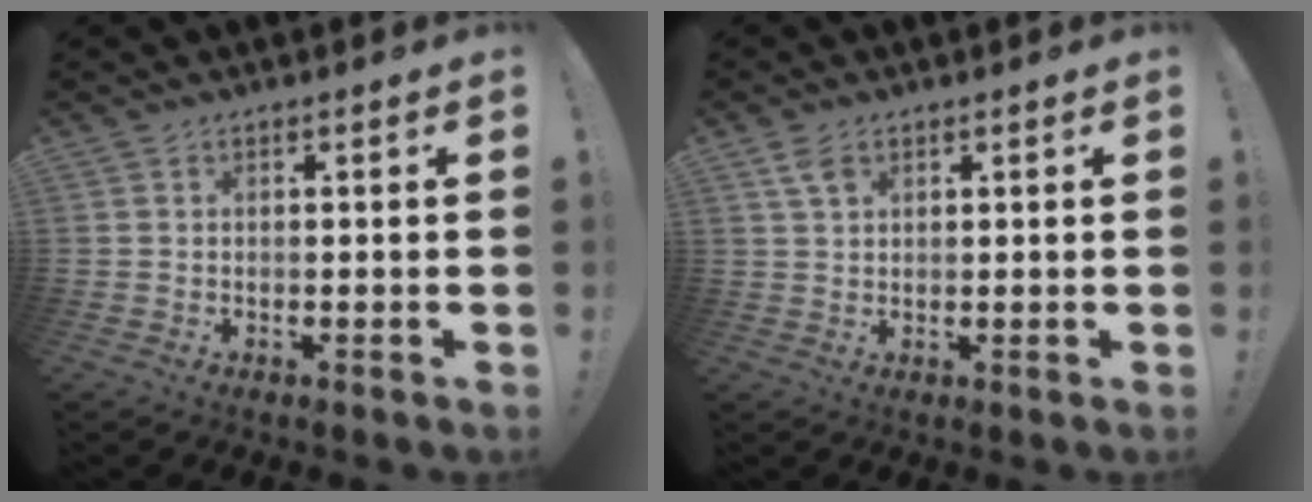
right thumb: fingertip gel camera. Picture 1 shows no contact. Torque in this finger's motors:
{"motor_torque": [0.01, -0.01, -0.01, 0.22, 0.00]}